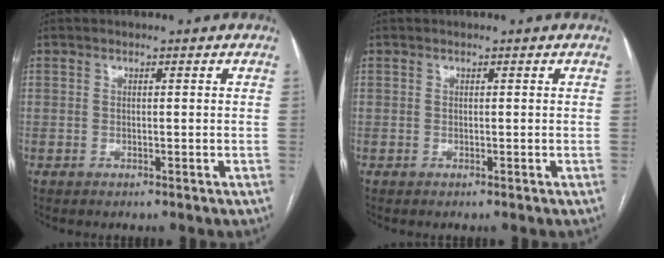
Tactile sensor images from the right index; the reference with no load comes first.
{"total": 0.0}